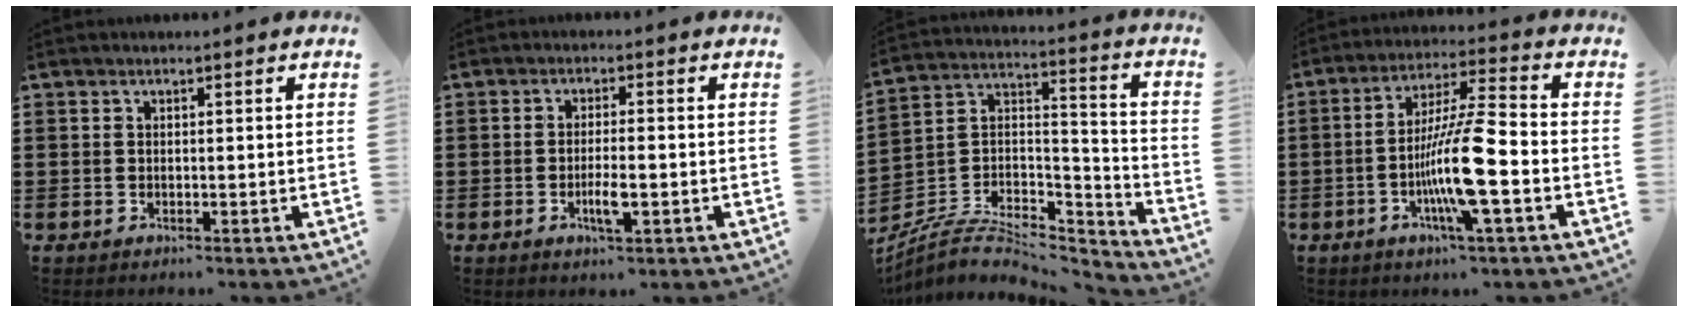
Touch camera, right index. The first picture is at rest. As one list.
[{"total": 3.9, "force": [-1.4, 0.7, 3.5], "torque": [-0.067, -0.004, -0.026]}, {"total": 6.8, "force": [-5.1, 3.2, 3.2], "torque": [-0.069, 0.006, -0.102]}, {"total": 11.6, "force": [-3.4, 0.9, 11.0], "torque": [-0.225, -0.014, -0.072]}]